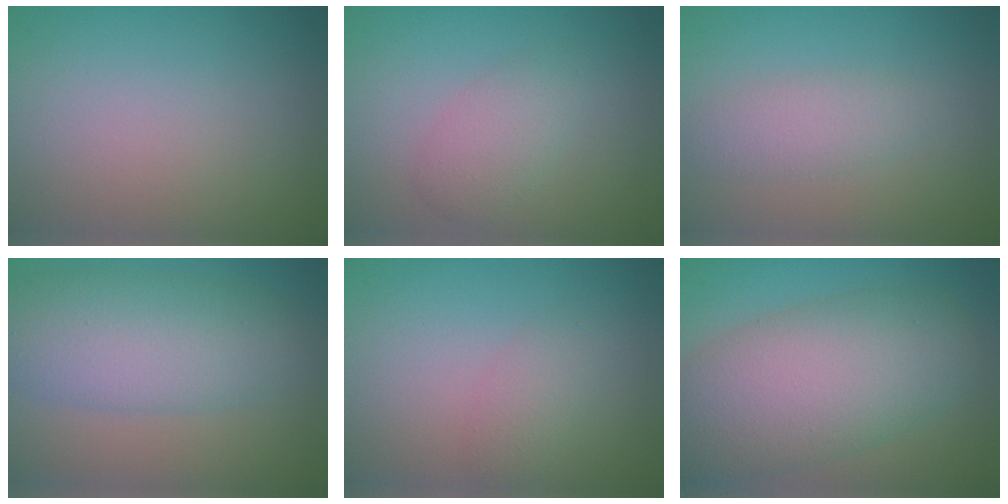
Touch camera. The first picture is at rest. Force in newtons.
{"total": 2.4, "press": 2.4, "slide": 0.1}
{"total": 2.3, "press": 2.3, "slide": 0.0}
{"total": 7.2, "press": 7.2, "slide": 0.2}
{"total": 1.6, "press": 1.6, "slide": 0.1}
{"total": 10.0, "press": 10.0, "slide": 0.8}